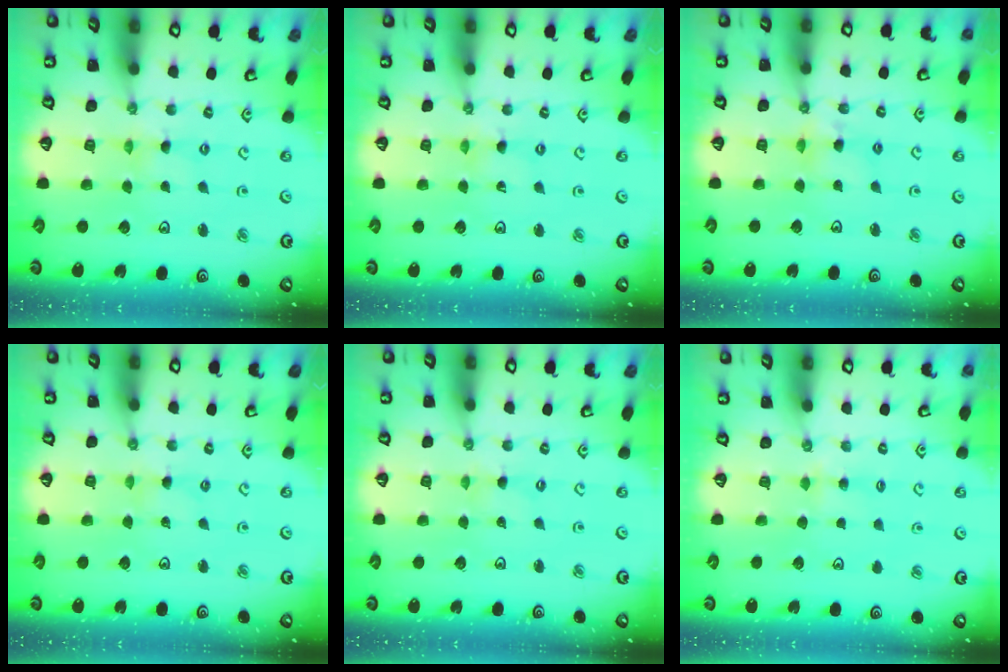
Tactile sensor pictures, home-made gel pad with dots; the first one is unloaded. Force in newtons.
{"total": 0.0}
{"total": 6.2, "press": 6.2, "slide": 0.5}
{"total": 0.8, "press": 0.8, "slide": 0.1}
{"total": 0.0}
{"total": 3.5, "press": 3.5, "slide": 0.4}